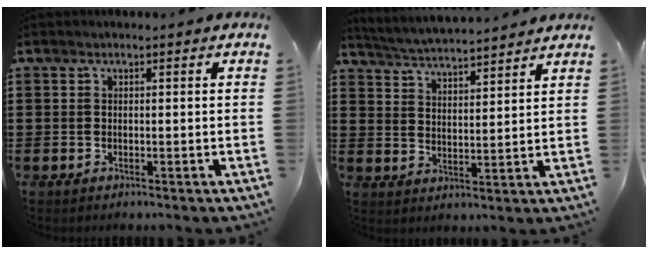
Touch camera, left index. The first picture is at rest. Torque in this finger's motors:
{"motor_torque": [2.14, 0.00, 0.12, 0.06]}